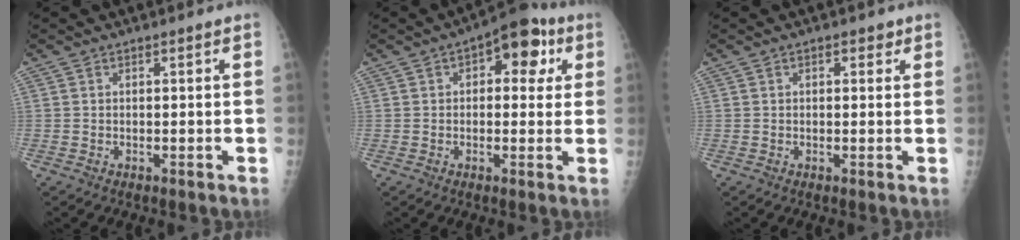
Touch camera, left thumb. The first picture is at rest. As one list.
[{"total": 10.2, "force": [3.4, 5.7, 7.8], "torque": [-0.054, 0.013, 0.033]}, {"total": 2.2, "force": [1.0, 1.3, 1.4], "torque": [-0.007, -0.001, 0.011]}]